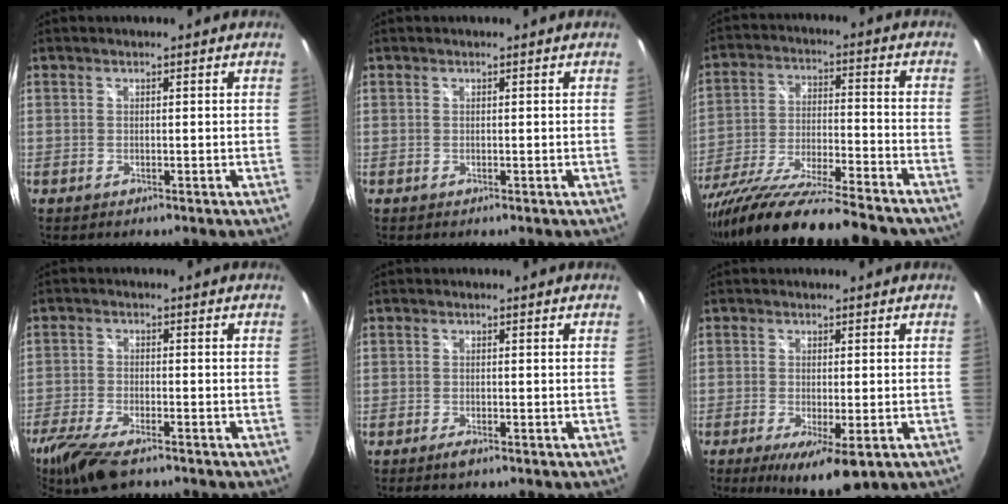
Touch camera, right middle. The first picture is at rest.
{"total": 0.0}
{"total": 25.1, "force": [-20.9, 3.0, 13.5], "torque": [-0.249, -0.076, -0.331]}
{"total": 12.2, "force": [-9.1, 3.8, 7.2], "torque": [-0.172, -0.043, -0.168]}
{"total": 1.6, "force": [-1.2, 0.4, 1.0], "torque": [-0.021, -0.003, -0.022]}
{"total": 8.0, "force": [-3.9, 2.0, 6.7], "torque": [-0.122, -0.029, -0.055]}